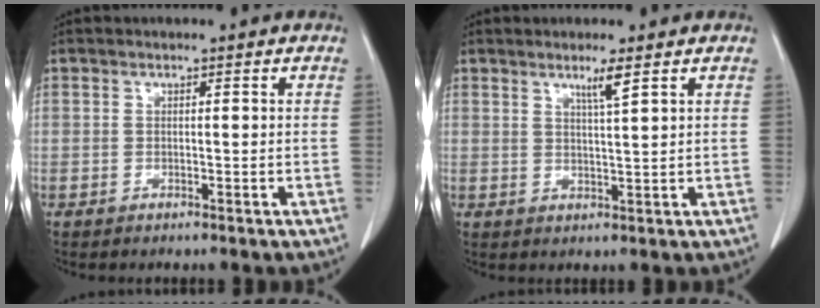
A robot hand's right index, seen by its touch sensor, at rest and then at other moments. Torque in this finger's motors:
{"motor_torque": [-0.07, 0.17, -0.02, 0.02]}